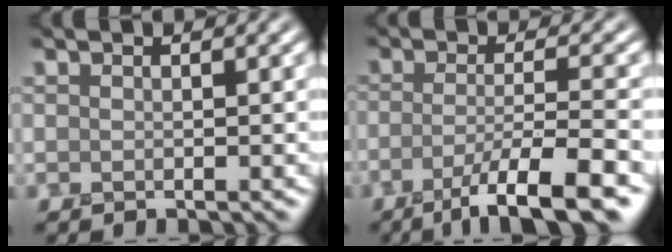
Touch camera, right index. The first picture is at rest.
{"total": 7.3, "force": [-4.1, 1.3, 5.9], "torque": [-0.090, -0.001, -0.075]}